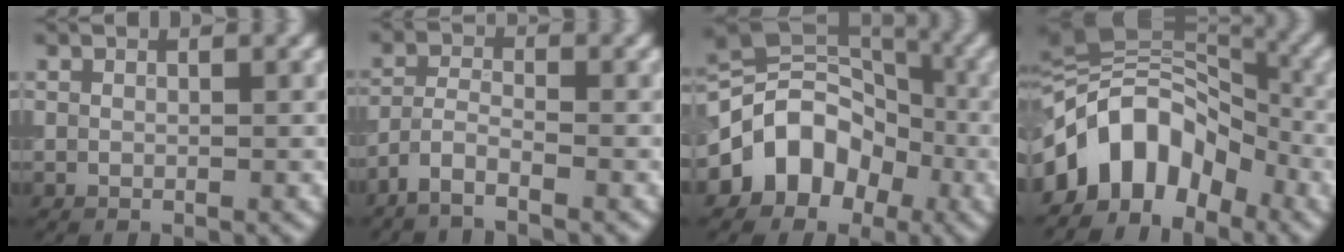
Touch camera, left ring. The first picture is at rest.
{"total": 2.6, "force": [-2.1, 0.5, 1.4], "torque": [-0.030, 0.001, -0.052]}
{"total": 7.3, "force": [-2.9, 5.8, 3.4], "torque": [-0.028, 0.010, -0.064]}
{"total": 9.8, "force": [-4.3, 6.4, 6.0], "torque": [-0.081, 0.021, -0.097]}